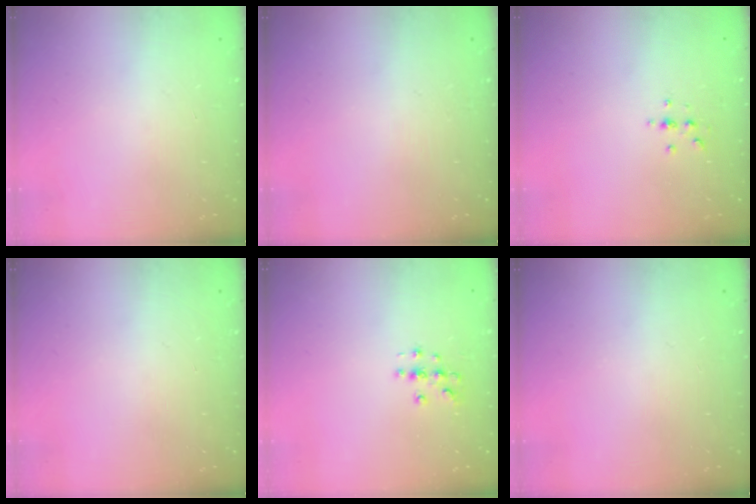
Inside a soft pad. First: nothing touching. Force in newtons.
{"total": 0.0}
{"total": 2.3, "press": 2.2, "slide": 0.2}
{"total": 0.0}
{"total": 3.4, "press": 3.4, "slide": 0.4}
{"total": 0.0}